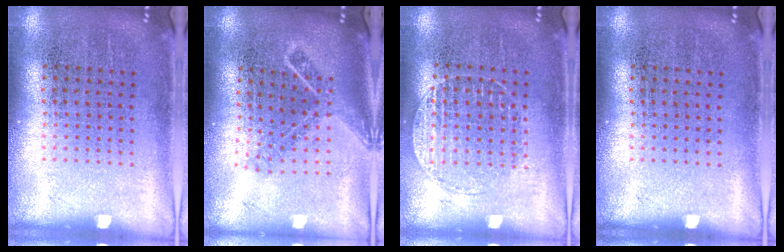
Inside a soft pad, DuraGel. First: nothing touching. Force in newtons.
{"total": 1.7, "press": 1.3, "slide": 1.2}
{"total": 1.1, "press": 1.1, "slide": 0.4}
{"total": 0.0}